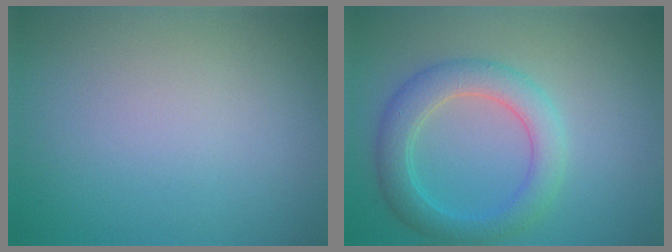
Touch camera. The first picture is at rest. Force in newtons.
{"total": 4.2, "press": 4.2, "slide": 0.1}